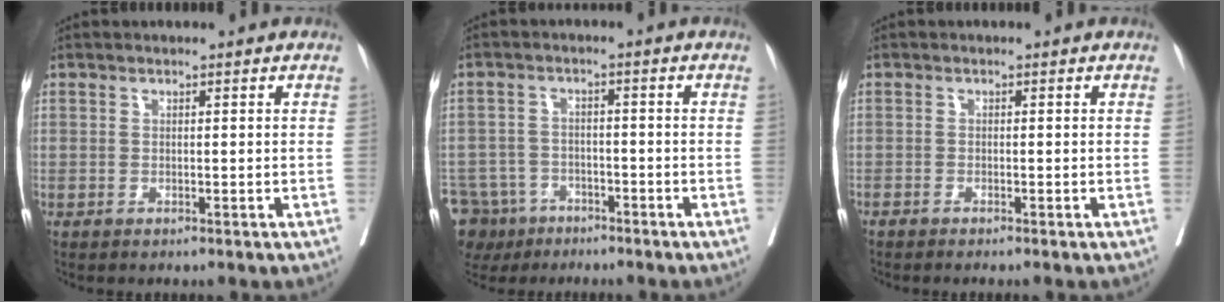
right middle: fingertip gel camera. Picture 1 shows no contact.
{"total": 10.4, "force": [-6.9, 7.5, 2.3], "torque": [-0.067, -0.002, -0.110]}
{"total": 0.9, "force": [-0.9, -0.1, 0.4], "torque": [-0.005, 0.001, -0.015]}